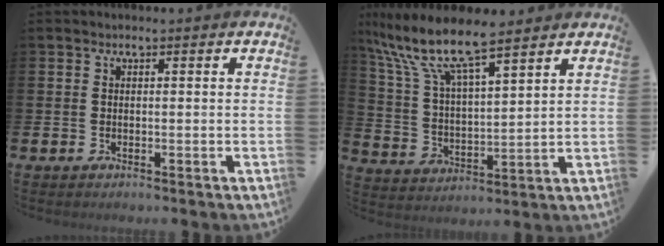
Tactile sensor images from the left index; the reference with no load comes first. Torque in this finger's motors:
{"motor_torque": [1.56, -0.58, 0.98, 0.21]}